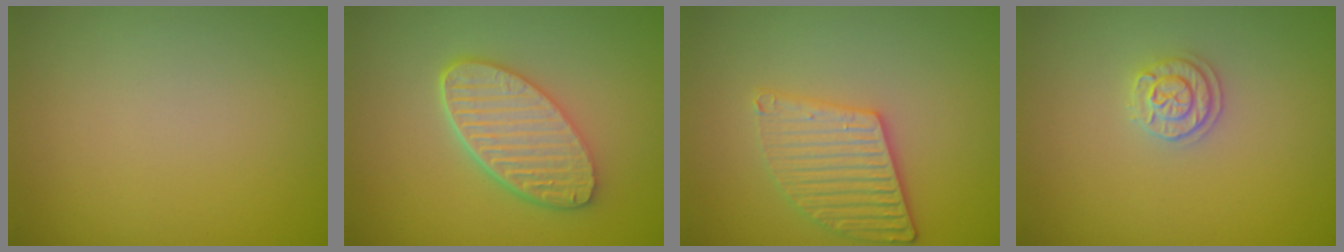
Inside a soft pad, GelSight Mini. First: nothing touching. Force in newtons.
{"total": 5.6, "press": 4.4, "slide": 3.5}
{"total": 3.4, "press": 3.3, "slide": 1.0}
{"total": 1.9, "press": 1.9, "slide": 0.2}